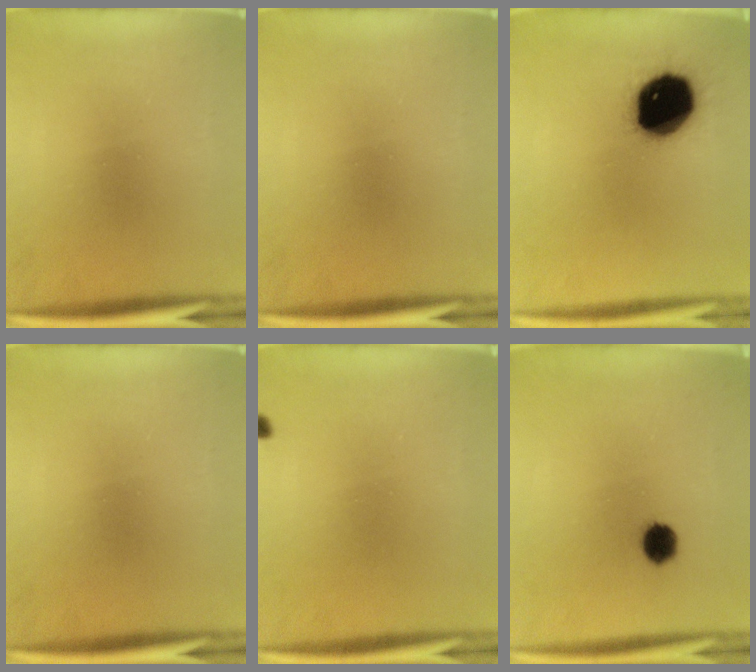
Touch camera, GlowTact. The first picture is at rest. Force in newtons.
{"total": 0.0}
{"total": 19.1}
{"total": 0.0}
{"total": 0.6}
{"total": 4.6}